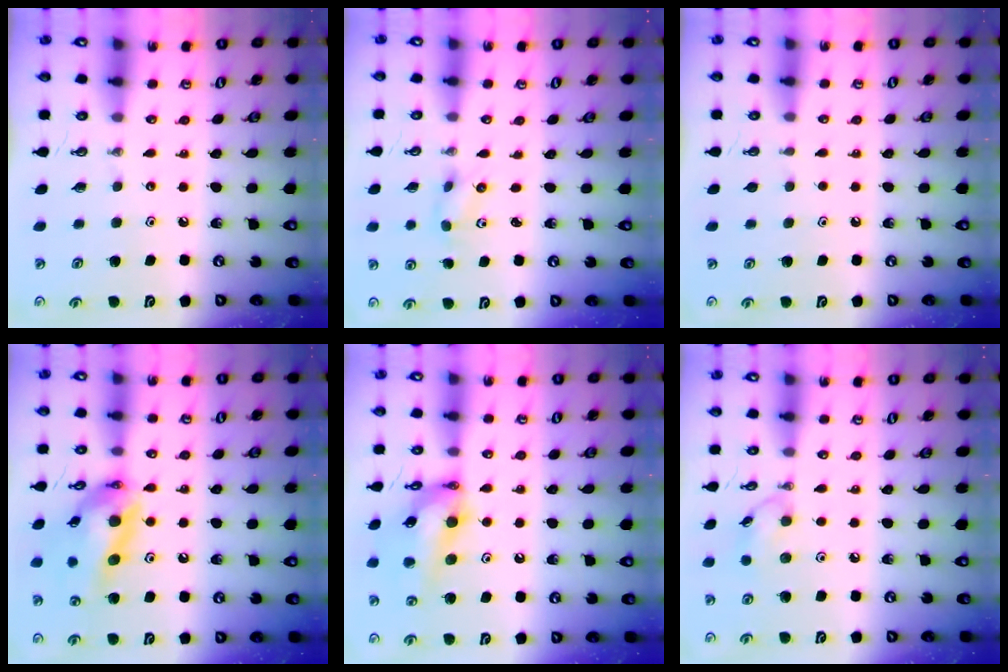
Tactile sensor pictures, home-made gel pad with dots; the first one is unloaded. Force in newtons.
{"total": 2.3, "press": 2.0, "slide": 1.1}
{"total": 0.5, "press": 0.0, "slide": 0.5}
{"total": 16.2, "press": 16.1, "slide": 1.8}
{"total": 14.8, "press": 14.8, "slide": 1.3}
{"total": 7.7, "press": 7.6, "slide": 0.7}